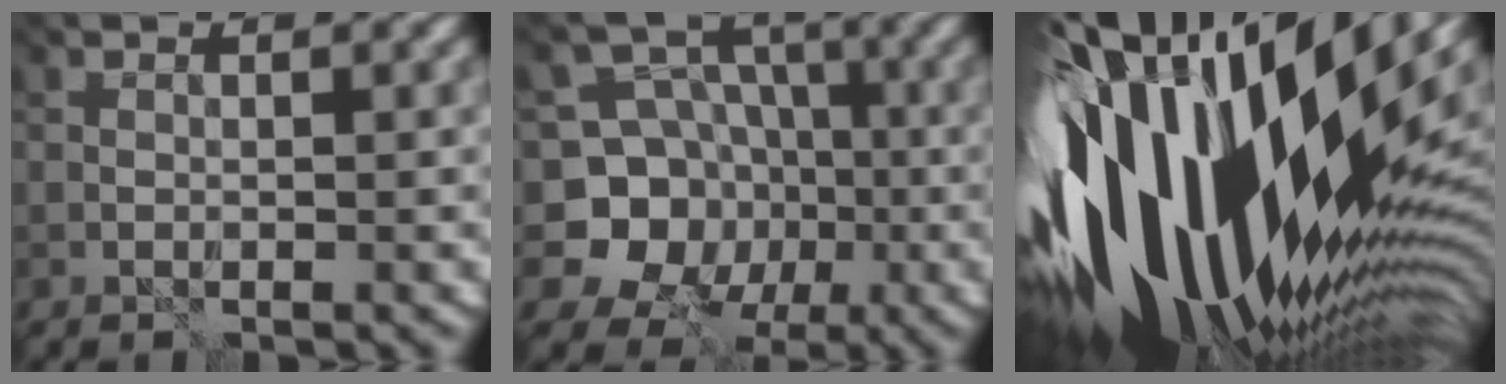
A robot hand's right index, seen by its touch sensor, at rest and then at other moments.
{"total": 9.8, "force": [-1.1, 9.4, 2.5], "torque": [-0.066, 0.025, -0.052]}
{"total": 19.0, "force": [0.9, 9.3, 16.6], "torque": [-0.311, -0.040, 0.014]}